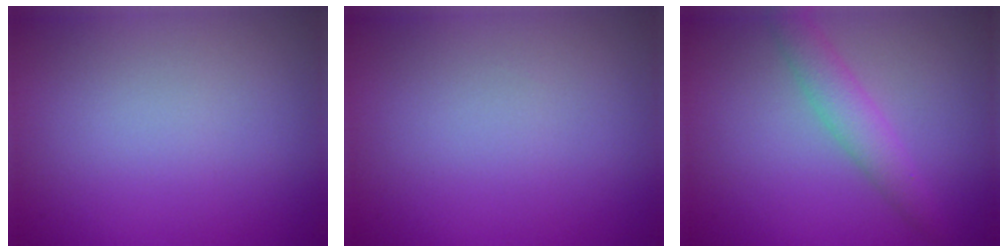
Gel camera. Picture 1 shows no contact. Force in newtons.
{"total": 0.0}
{"total": 2.9, "press": 2.9, "slide": 0.1}